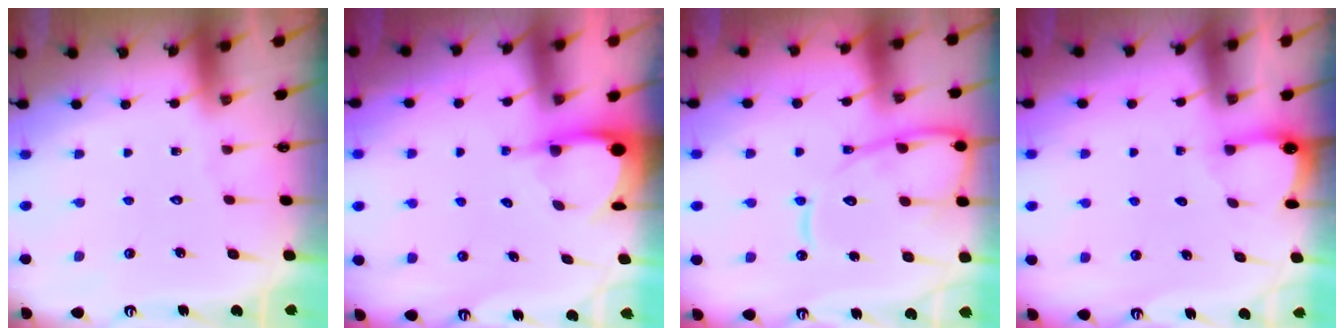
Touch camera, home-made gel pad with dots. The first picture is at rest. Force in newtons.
{"total": 3.4, "press": 3.4, "slide": 0.3}
{"total": 13.5, "press": 13.4, "slide": 1.3}
{"total": 2.0, "press": 2.0, "slide": 0.2}